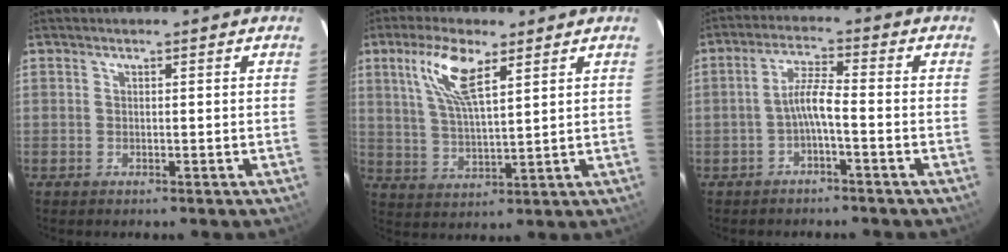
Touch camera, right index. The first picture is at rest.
{"total": 9.3, "force": [4.8, 2.8, 7.5], "torque": [-0.150, 0.009, 0.096]}
{"total": 4.1, "force": [-1.9, 0.2, 3.6], "torque": [-0.080, 0.012, -0.034]}